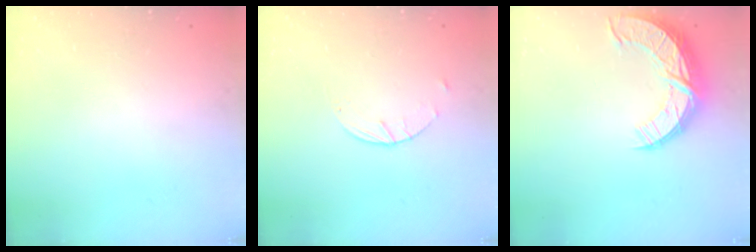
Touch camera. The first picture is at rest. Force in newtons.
{"total": 2.6, "press": 2.6, "slide": 0.4}
{"total": 12.8, "press": 12.7, "slide": 0.9}